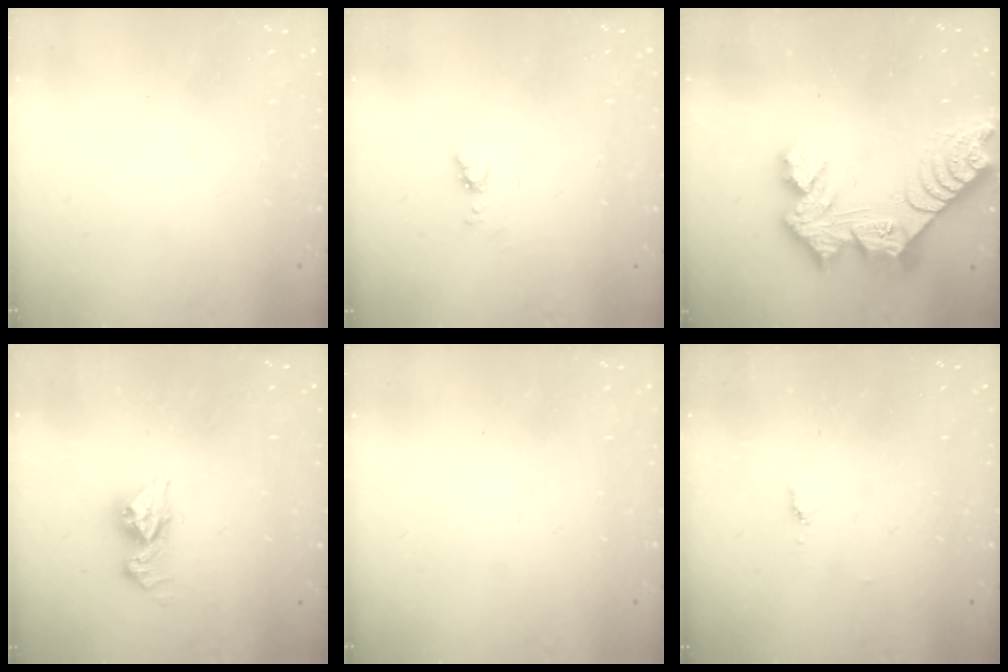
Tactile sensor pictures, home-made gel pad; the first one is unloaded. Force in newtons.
{"total": 4.2, "press": 4.1, "slide": 0.8}
{"total": 15.0, "press": 14.9, "slide": 1.4}
{"total": 8.7, "press": 8.7, "slide": 0.9}
{"total": 0.0}
{"total": 3.7, "press": 3.7, "slide": 0.5}